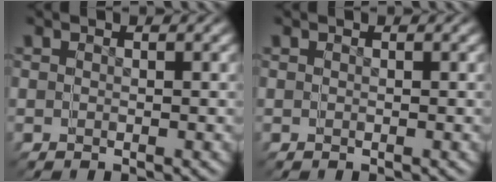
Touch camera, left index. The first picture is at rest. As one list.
[{"total": 0.0}]